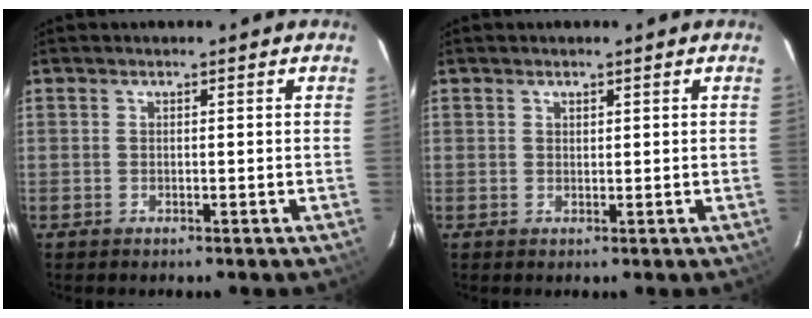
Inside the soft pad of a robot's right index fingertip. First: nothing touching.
{"total": 0.7, "force": [0.5, 0.4, 0.1], "torque": [-0.002, 0.002, 0.010]}